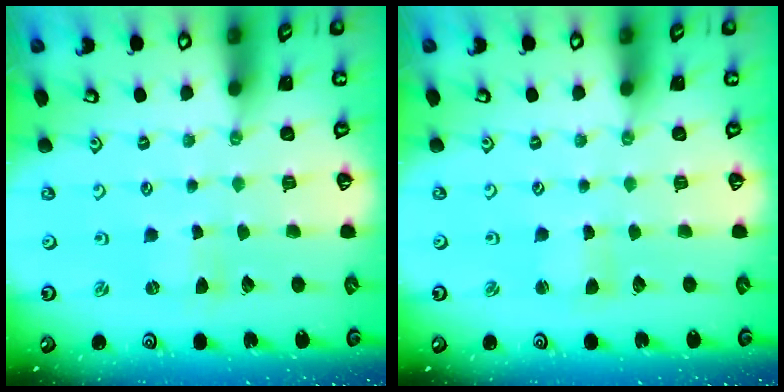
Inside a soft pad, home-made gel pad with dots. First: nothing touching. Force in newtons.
{"total": 1.4, "press": 1.3, "slide": 0.3}